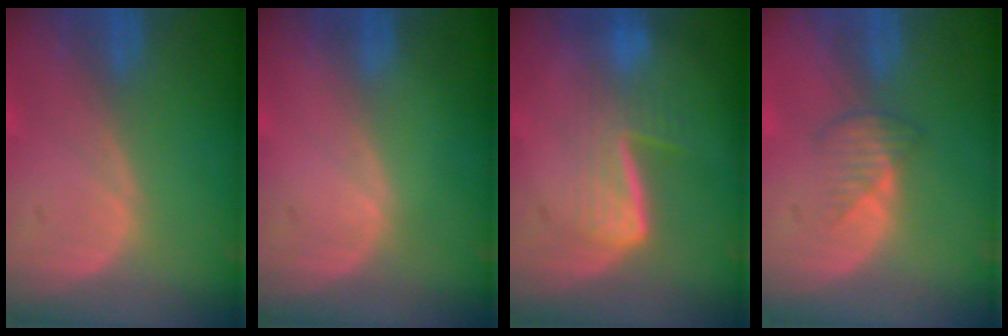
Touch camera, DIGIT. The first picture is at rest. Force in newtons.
{"total": 0.0}
{"total": 6.7, "press": 5.7, "slide": 3.6}
{"total": 2.5, "press": 2.5, "slide": 0.3}